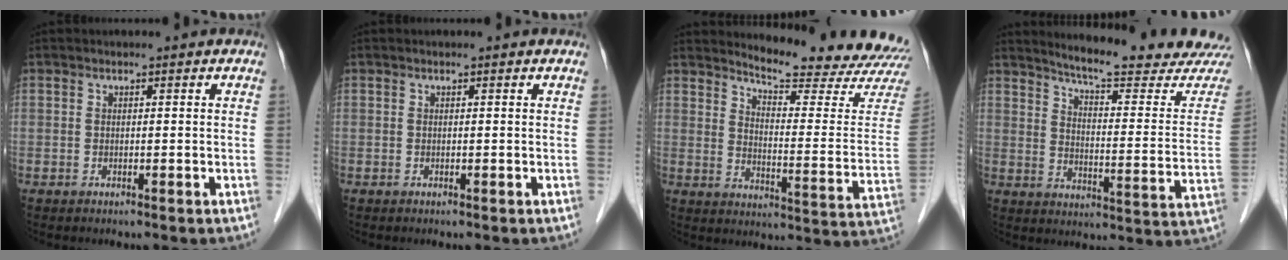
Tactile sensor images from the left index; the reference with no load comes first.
{"total": 0.0}
{"total": 18.3, "force": [17.7, 0.2, 4.8], "torque": [-0.072, -0.128, 0.208]}
{"total": 19.7, "force": [18.5, 0.0, 6.6], "torque": [-0.096, -0.105, 0.226]}